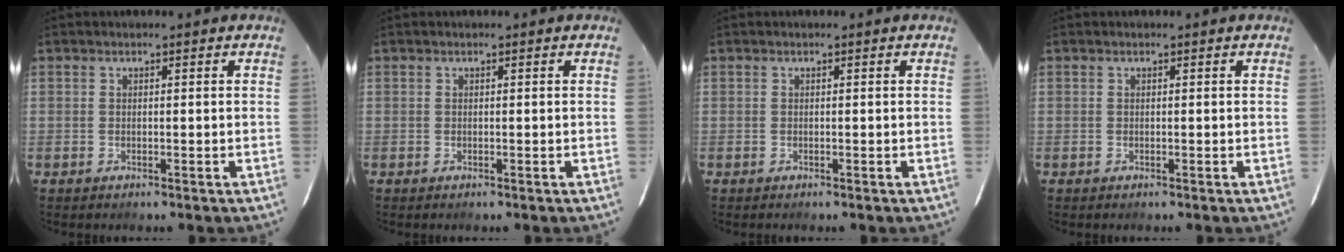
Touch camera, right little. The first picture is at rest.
{"total": 0.0}
{"total": 0.0}
{"total": 0.0}